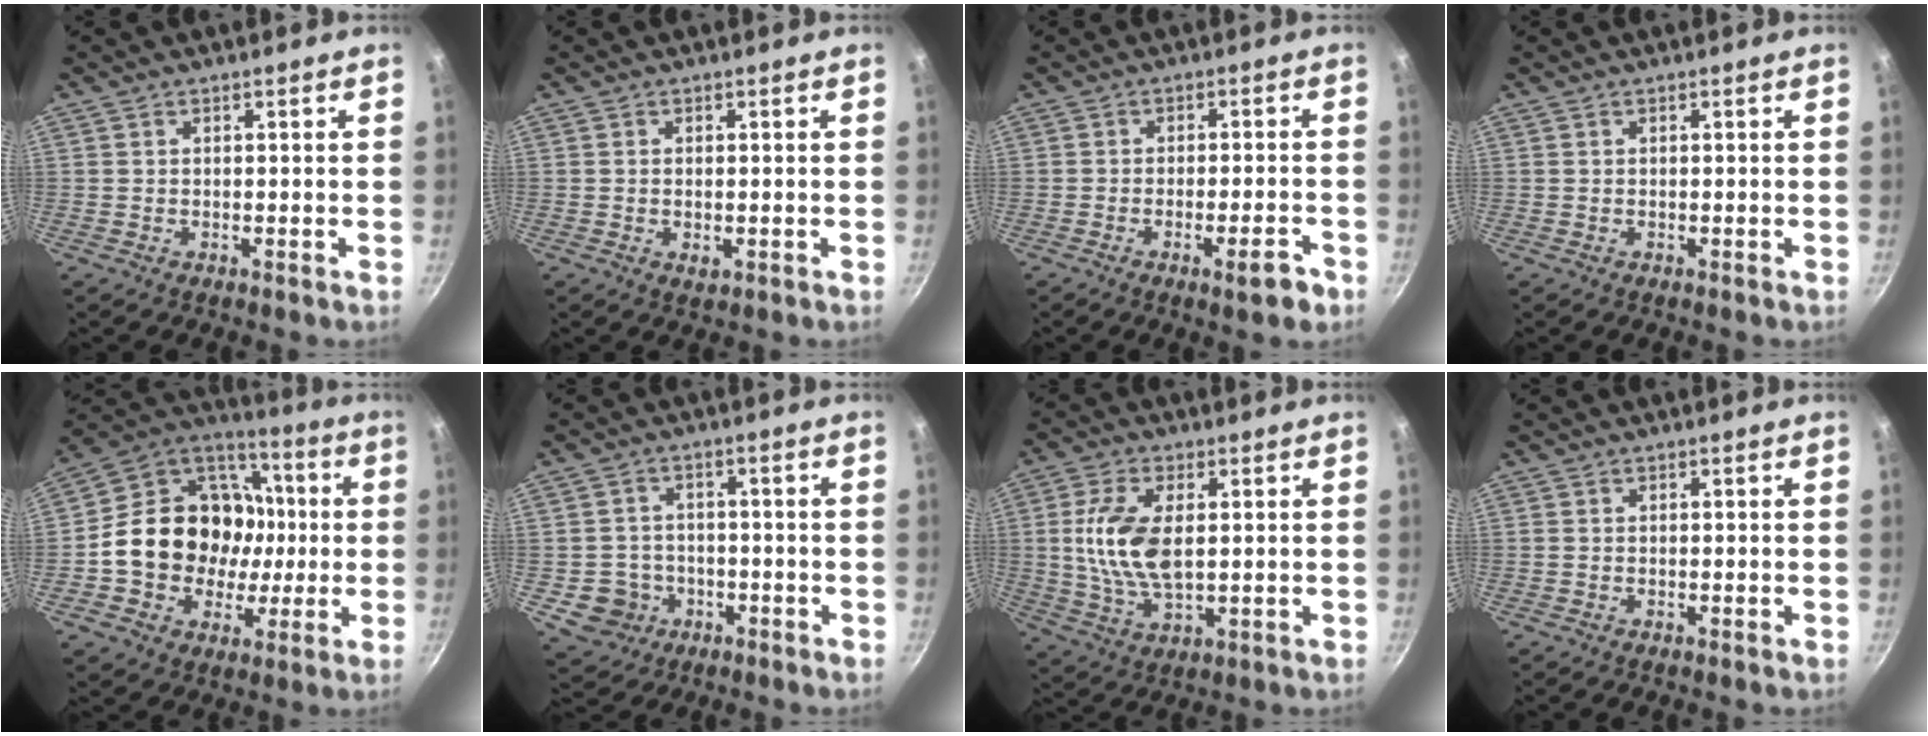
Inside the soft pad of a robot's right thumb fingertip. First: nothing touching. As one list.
[{"total": 1.8, "force": [-0.3, 1.1, 1.4], "torque": [-0.023, -0.003, -0.003]}, {"total": 5.6, "force": [-3.0, 1.4, 4.5], "torque": [-0.052, 0.019, -0.037]}, {"total": 0.0}, {"total": 22.4, "force": [-0.5, 18.8, 12.2], "torque": [-0.183, 0.040, -0.001]}, {"total": 7.0, "force": [-2.3, 6.4, 1.9], "torque": [-0.008, 0.027, -0.025]}, {"total": 12.1, "force": [1.4, 6.3, 10.3], "torque": [-0.200, -0.003, 0.029]}, {"total": 0.0}]